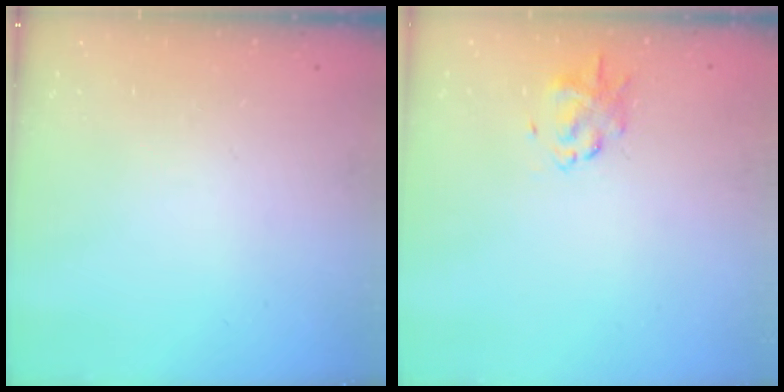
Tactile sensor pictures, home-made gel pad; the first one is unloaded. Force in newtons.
{"total": 1.9, "press": 1.8, "slide": 0.6}